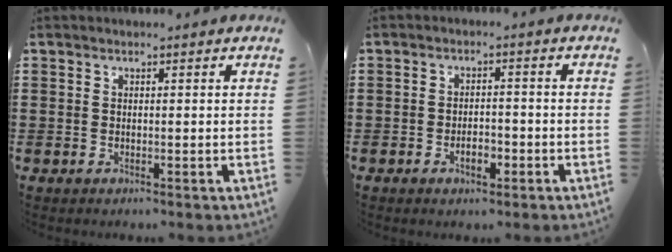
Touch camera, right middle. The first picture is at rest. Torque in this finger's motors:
{"motor_torque": [0.00, 0.00, 0.16, 0.07]}